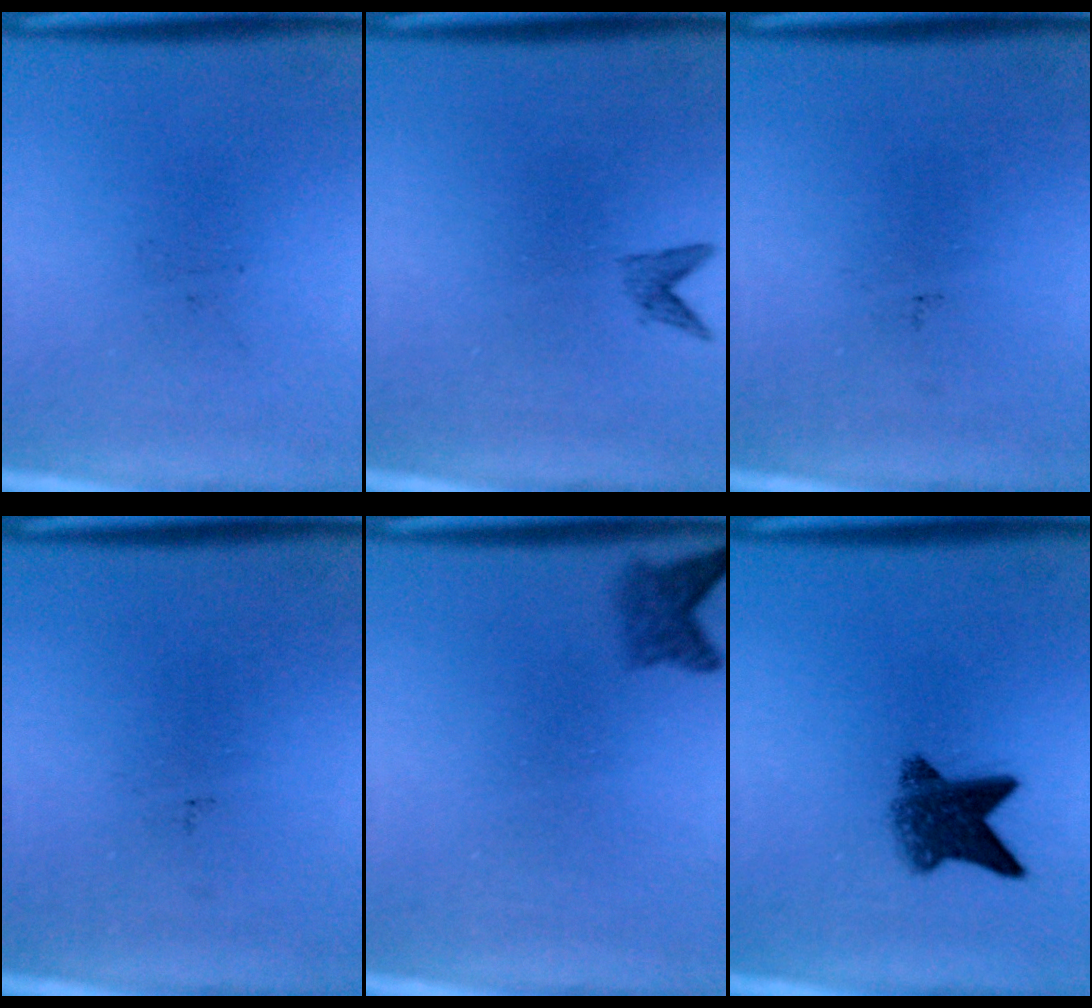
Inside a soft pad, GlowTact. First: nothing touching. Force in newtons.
{"total": 1.1}
{"total": 0.0}
{"total": 0.0}
{"total": 2.1}
{"total": 6.2}